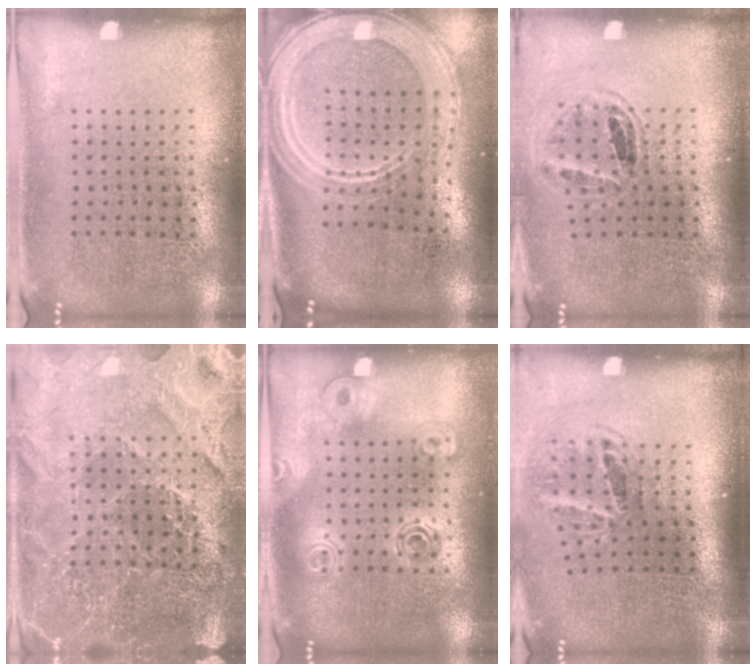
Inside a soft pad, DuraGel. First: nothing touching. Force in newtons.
{"total": 3.0, "press": 2.4, "slide": 1.8}
{"total": 0.9, "press": 0.9, "slide": 0.0}
{"total": 4.4, "press": 4.2, "slide": 1.5}
{"total": 1.5, "press": 1.4, "slide": 0.7}
{"total": 1.9, "press": 1.2, "slide": 1.5}